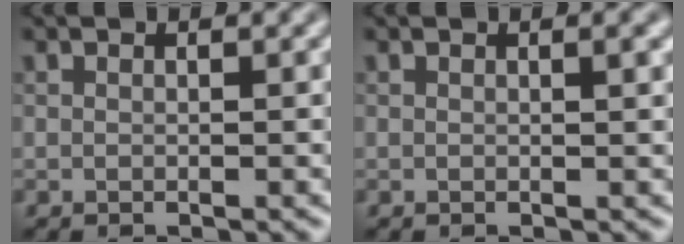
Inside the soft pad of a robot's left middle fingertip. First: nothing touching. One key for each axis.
{"total": 1.0, "fx": 0.4, "fy": 0.2, "fz": 0.9, "tx": -0.011, "ty": 0.000, "tz": 0.005}